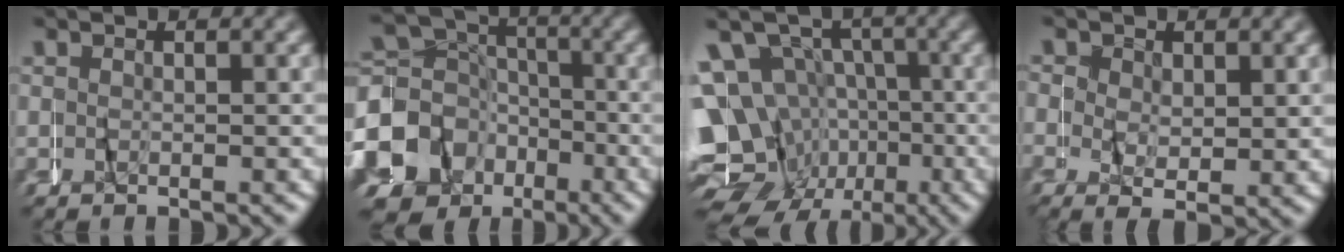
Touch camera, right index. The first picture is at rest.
{"total": 14.0, "force": [-4.1, 12.3, 5.1], "torque": [-0.099, -0.043, -0.073]}
{"total": 12.0, "force": [-3.4, 10.4, 4.9], "torque": [-0.108, -0.046, -0.053]}
{"total": 2.7, "force": [0.3, 1.3, 2.3], "torque": [-0.035, -0.004, 0.006]}